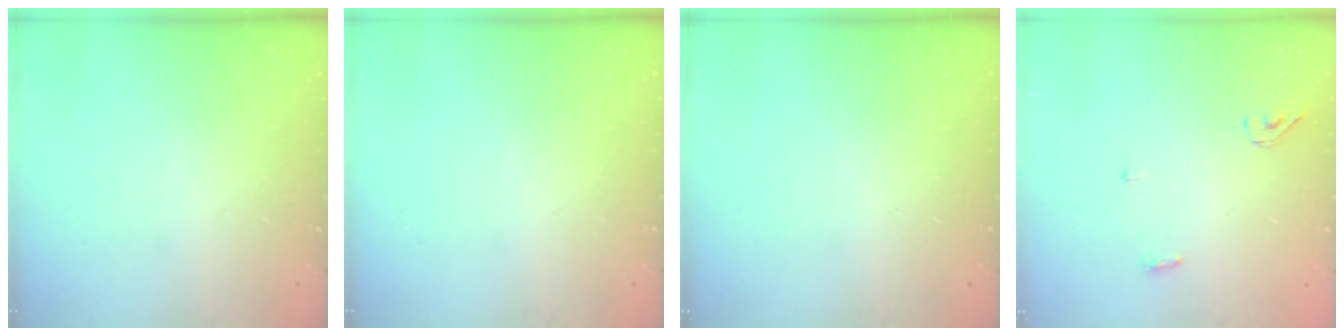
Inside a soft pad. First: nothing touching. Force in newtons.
{"total": 0.0}
{"total": 0.0}
{"total": 3.6, "press": 3.5, "slide": 0.9}